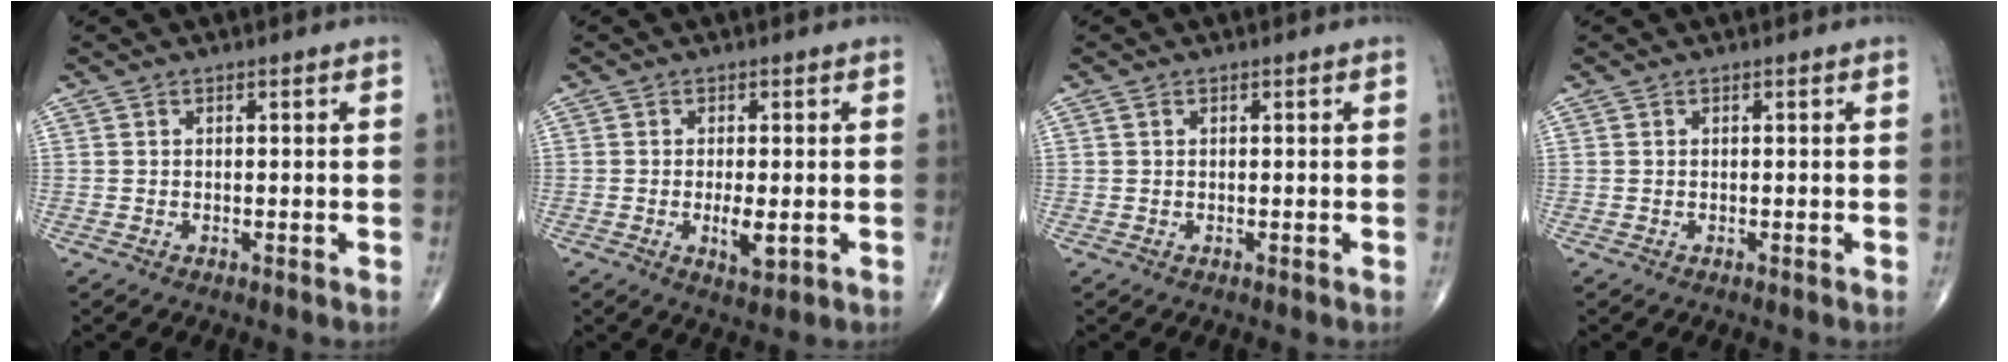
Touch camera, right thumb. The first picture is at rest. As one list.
[{"total": 3.9, "force": [-0.8, 1.4, 3.6], "torque": [-0.060, -0.009, -0.012]}, {"total": 0.5, "force": [0.2, 0.3, 0.3], "torque": [-0.009, 0.004, 0.004]}, {"total": 0.0}]